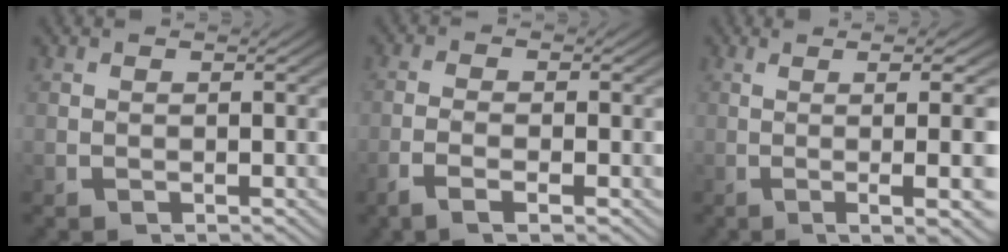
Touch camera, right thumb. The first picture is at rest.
{"total": 2.4, "force": [-1.2, 0.5, 2.0], "torque": [-0.052, -0.003, -0.024]}
{"total": 8.9, "force": [-0.6, 2.4, 8.5], "torque": [-0.117, 0.002, -0.005]}